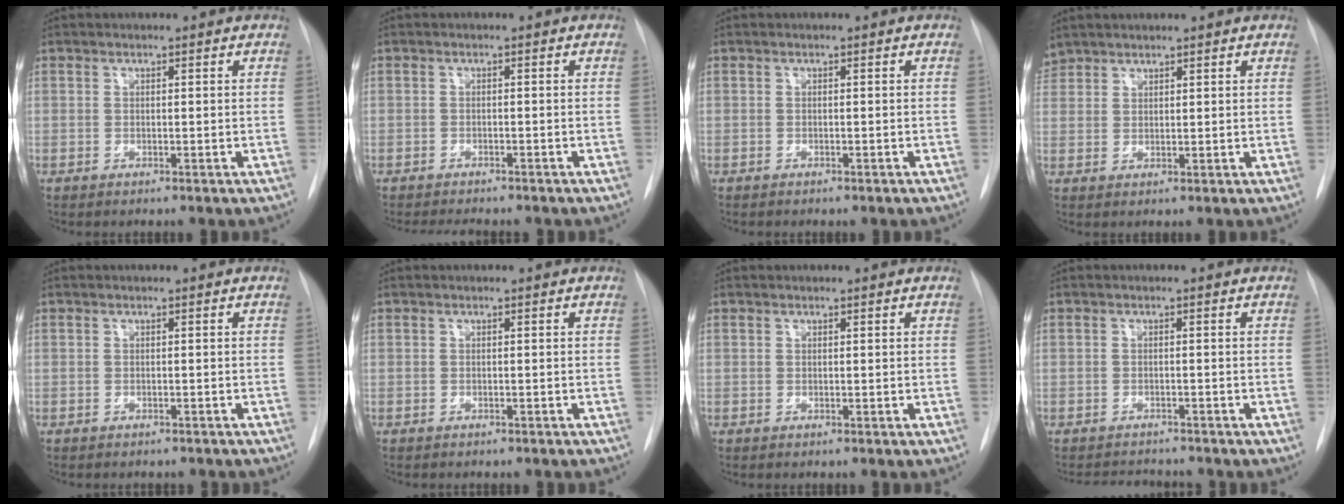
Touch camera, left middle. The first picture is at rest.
{"total": 7.2, "force": [-6.3, 1.8, 3.0], "torque": [-0.040, -0.003, -0.080]}
{"total": 1.1, "force": [-0.9, 0.3, 0.6], "torque": [-0.015, -0.002, -0.010]}
{"total": 3.3, "force": [3.0, 1.4, 0.0], "torque": [0.003, 0.014, 0.058]}
{"total": 4.4, "force": [-3.9, 1.6, 1.4], "torque": [-0.021, 0.000, -0.042]}
{"total": 2.8, "force": [-2.3, 0.9, 1.2], "torque": [-0.024, -0.006, -0.023]}
{"total": 0.0}
{"total": 4.5, "force": [-4.4, 0.7, 0.6], "torque": [-0.006, -0.005, -0.065]}